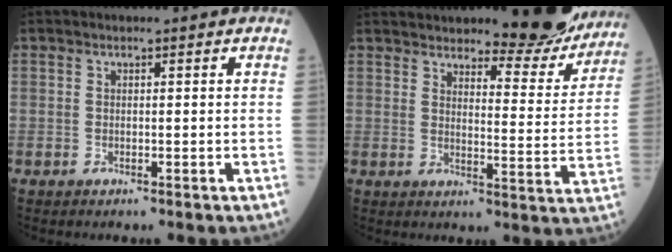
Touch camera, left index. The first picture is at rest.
{"total": 14.3, "force": [13.2, 2.8, 4.9], "torque": [-0.045, -0.041, 0.155]}